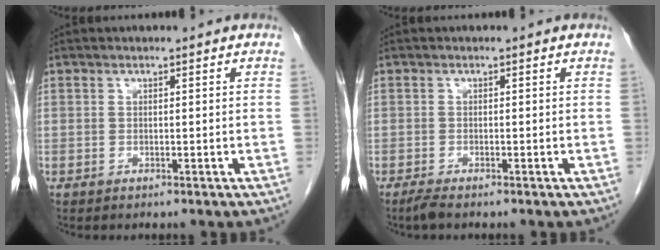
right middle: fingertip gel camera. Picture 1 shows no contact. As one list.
[{"total": 1.6, "force": [-1.3, 0.1, 0.9], "torque": [-0.030, -0.007, -0.027]}]